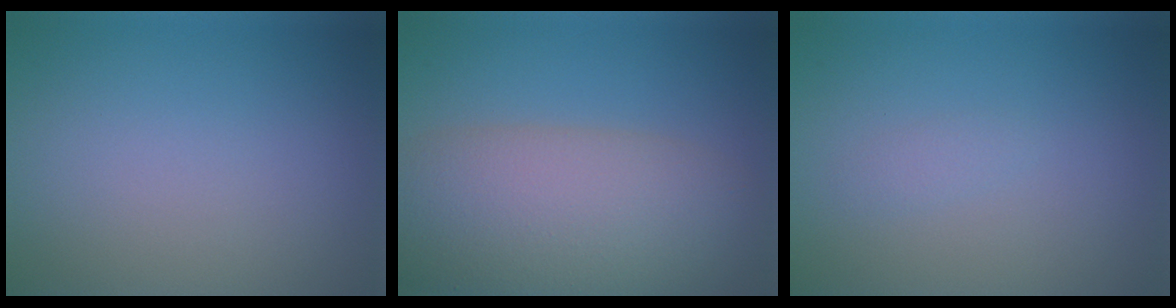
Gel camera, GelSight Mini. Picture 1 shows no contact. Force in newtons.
{"total": 9.9, "press": 9.9, "slide": 0.9}
{"total": 0.7, "press": 0.7, "slide": 0.1}